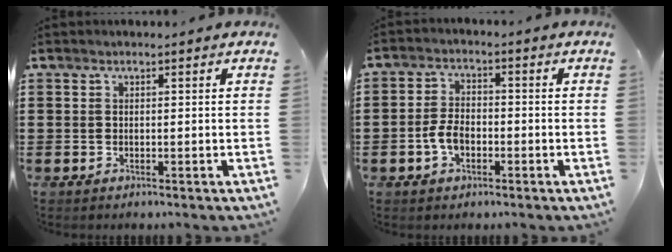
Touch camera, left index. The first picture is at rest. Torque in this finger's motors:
{"motor_torque": [0.78, 0.76, 0.45, 0.07]}